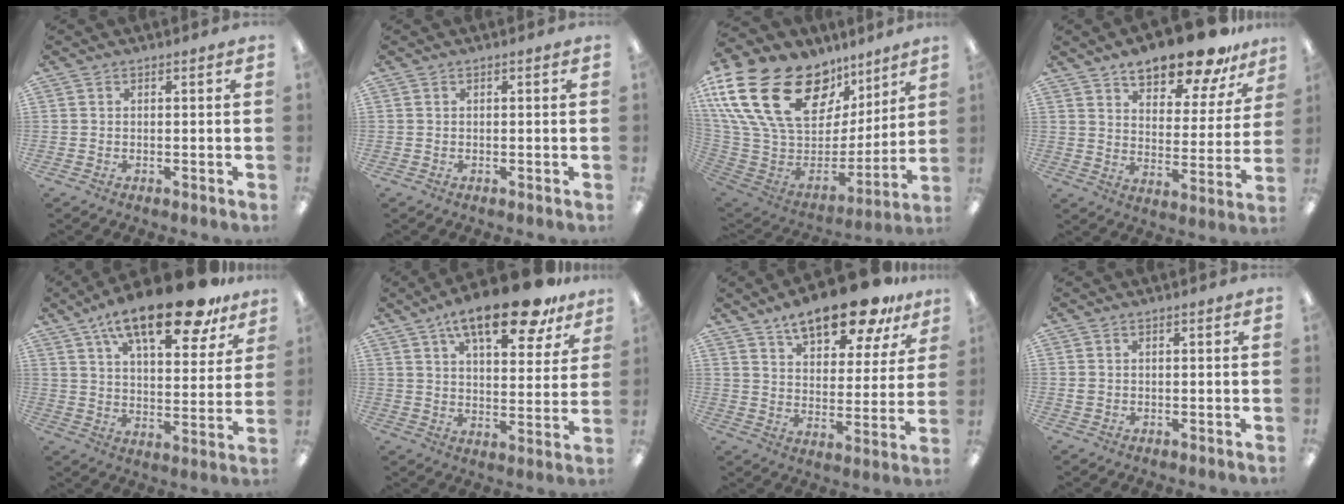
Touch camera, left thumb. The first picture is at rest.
{"total": 0.0}
{"total": 29.7, "force": [14.0, 18.4, 18.6], "torque": [-0.380, -0.073, 0.286]}
{"total": 15.0, "force": [12.2, 4.9, 7.1], "torque": [-0.100, -0.081, 0.208]}
{"total": 20.6, "force": [14.0, 7.1, 13.3], "torque": [-0.207, -0.077, 0.230]}
{"total": 18.0, "force": [11.9, 6.3, 12.0], "torque": [-0.184, -0.057, 0.194]}
{"total": 16.4, "force": [12.5, 5.8, 8.9], "torque": [-0.137, -0.067, 0.211]}
{"total": 1.0, "force": [0.2, 0.8, 0.4], "torque": [-0.009, 0.005, 0.002]}